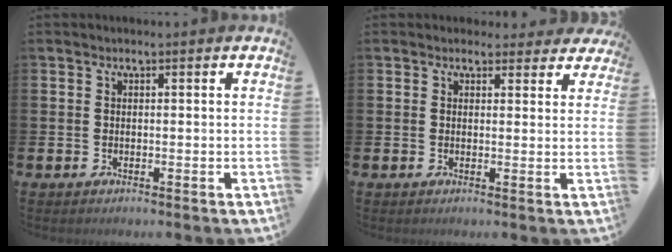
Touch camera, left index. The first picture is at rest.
{"total": 2.3, "force": [1.9, 1.3, 0.0], "torque": [0.012, -0.006, 0.029]}